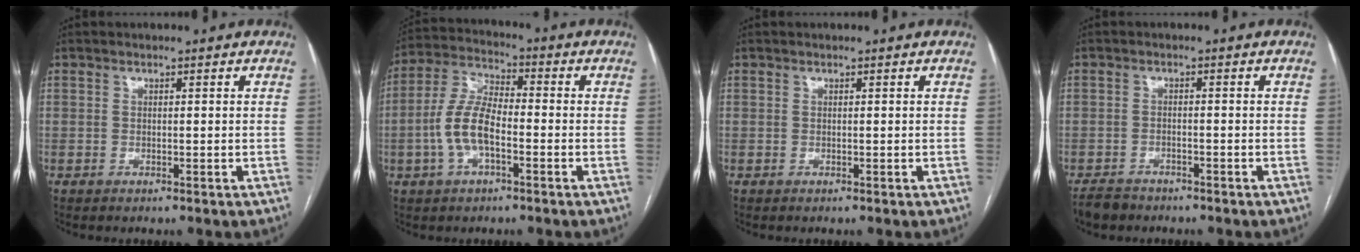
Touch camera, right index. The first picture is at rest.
{"total": 9.0, "force": [-2.4, 3.7, 7.8], "torque": [-0.180, 0.015, -0.049]}
{"total": 0.0}
{"total": 4.2, "force": [-3.7, 1.7, 1.0], "torque": [-0.021, -0.007, -0.064]}